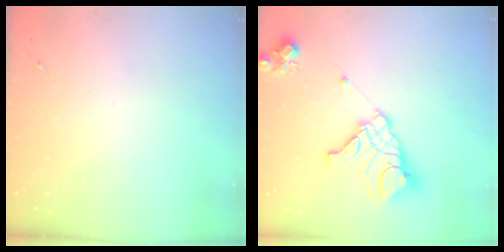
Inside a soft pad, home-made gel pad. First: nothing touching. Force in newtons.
{"total": 15.8, "press": 15.7, "slide": 1.7}